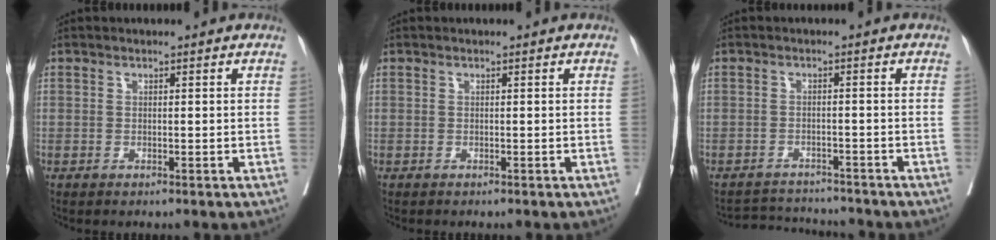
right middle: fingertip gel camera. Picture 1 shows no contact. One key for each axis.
{"total": 0.0}
{"total": 5.8, "fx": -5.8, "fy": 0.3, "fz": -0.1, "tx": 0.000, "ty": 0.004, "tz": -0.091}